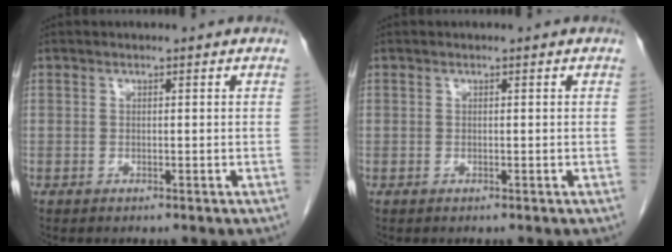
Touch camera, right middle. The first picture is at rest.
{"total": 0.0}